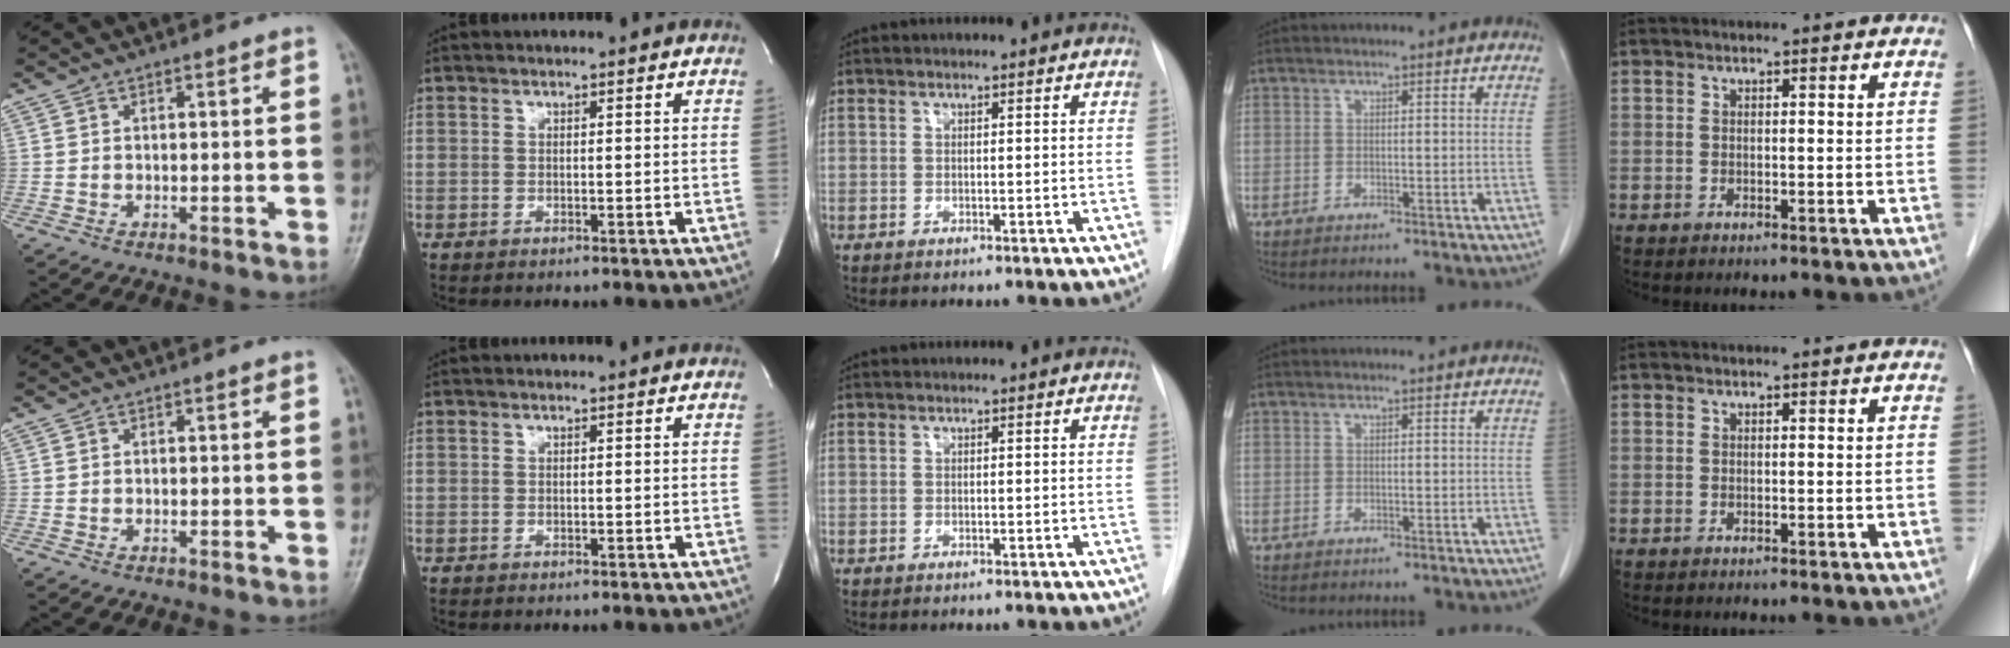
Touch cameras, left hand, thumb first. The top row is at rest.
{}